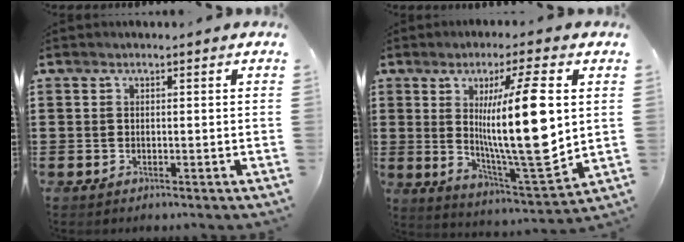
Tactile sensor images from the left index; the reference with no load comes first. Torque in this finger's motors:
{"motor_torque": [2.14, 0.00, 1.05, 0.21]}